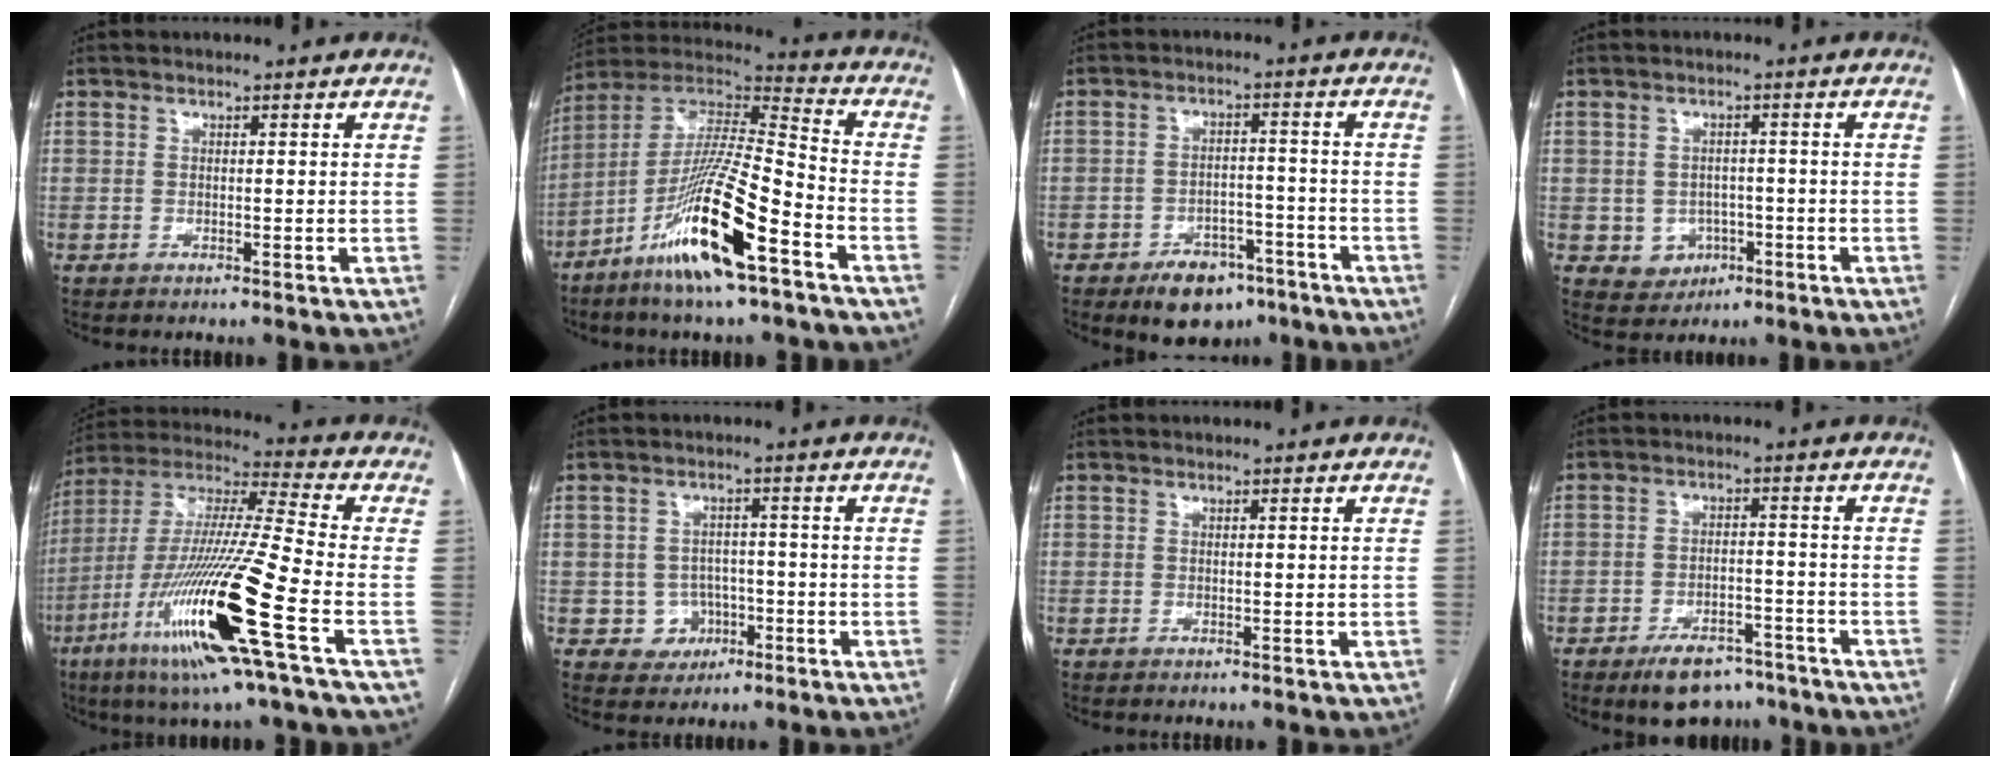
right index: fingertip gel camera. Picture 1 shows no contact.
{"total": 18.2, "force": [-9.4, 1.3, 15.6], "torque": [-0.318, -0.027, -0.176]}
{"total": 8.2, "force": [-5.6, 4.5, 3.9], "torque": [-0.056, 0.008, -0.082]}
{"total": 3.8, "force": [-1.2, 3.5, 0.8], "torque": [-0.003, 0.007, -0.009]}
{"total": 21.9, "force": [-8.9, 0.1, 20.0], "torque": [-0.413, -0.037, -0.173]}
{"total": 4.4, "force": [-1.5, 4.1, 0.5], "torque": [0.005, 0.014, -0.014]}
{"total": 0.0}
{"total": 8.5, "force": [-6.4, 3.8, 4.1], "torque": [-0.064, 0.004, -0.098]}